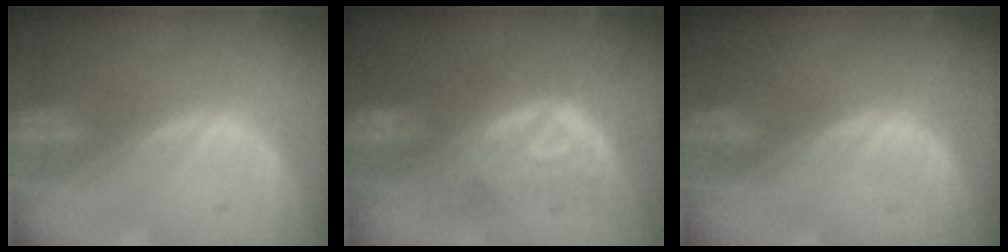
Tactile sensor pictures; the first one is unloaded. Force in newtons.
{"total": 8.5, "press": 8.4, "slide": 0.9}
{"total": 0.0}